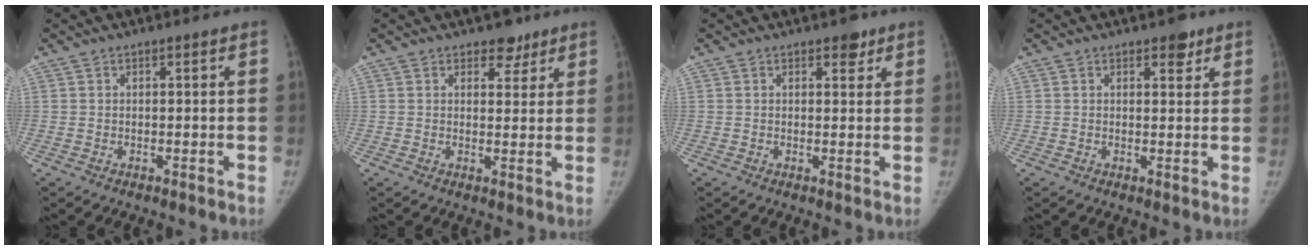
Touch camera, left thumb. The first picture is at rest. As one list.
[{"total": 3.9, "force": [2.8, 2.3, 1.4], "torque": [0.007, -0.016, 0.039]}, {"total": 2.4, "force": [1.6, 1.4, 1.2], "torque": [-0.001, -0.008, 0.020]}, {"total": 2.9, "force": [1.9, 1.5, 1.6], "torque": [-0.006, -0.010, 0.025]}]